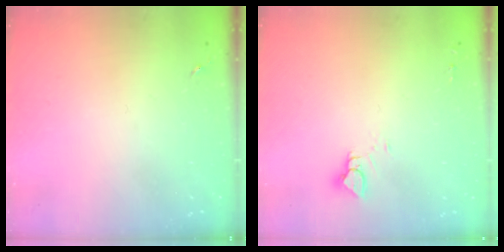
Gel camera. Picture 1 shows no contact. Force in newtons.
{"total": 4.0, "press": 4.0, "slide": 0.3}